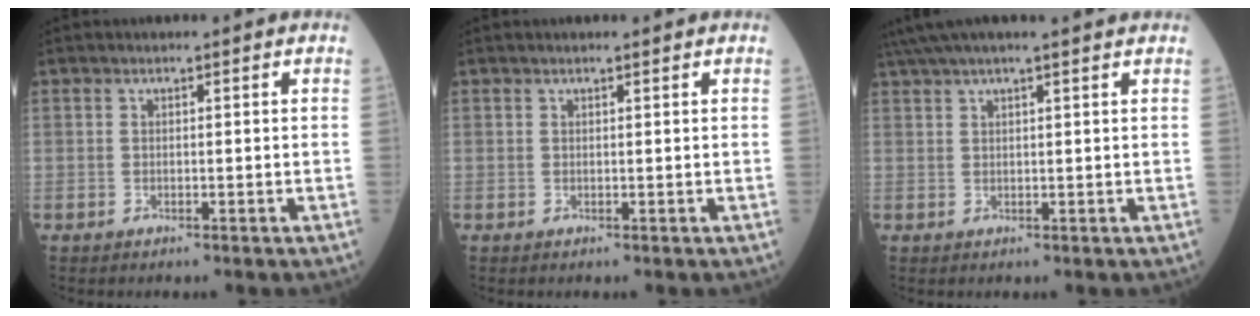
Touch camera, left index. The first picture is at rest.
{"total": 0.7, "force": [0.6, 0.0, 0.3], "torque": [-0.007, 0.005, 0.009]}
{"total": 9.2, "force": [7.9, -0.3, 4.6], "torque": [-0.080, 0.039, 0.108]}